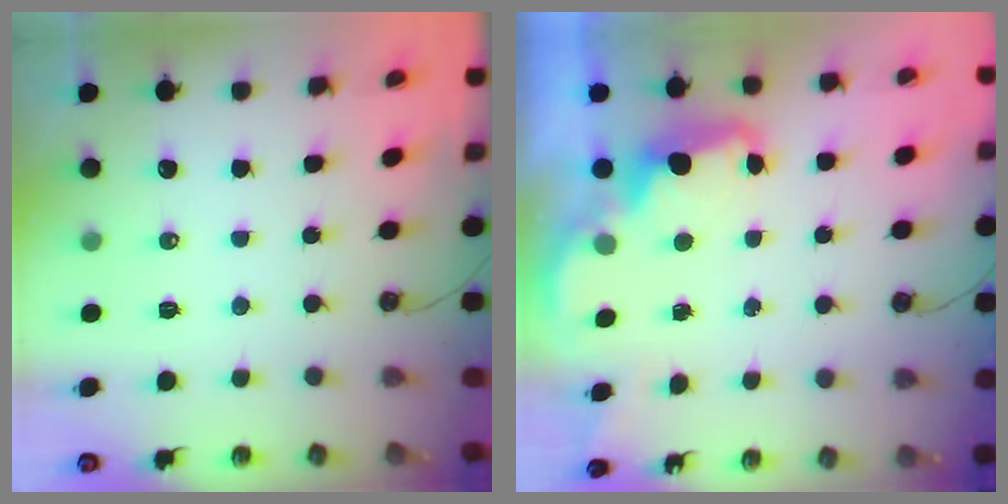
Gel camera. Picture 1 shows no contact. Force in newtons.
{"total": 2.6, "press": 2.5, "slide": 0.5}